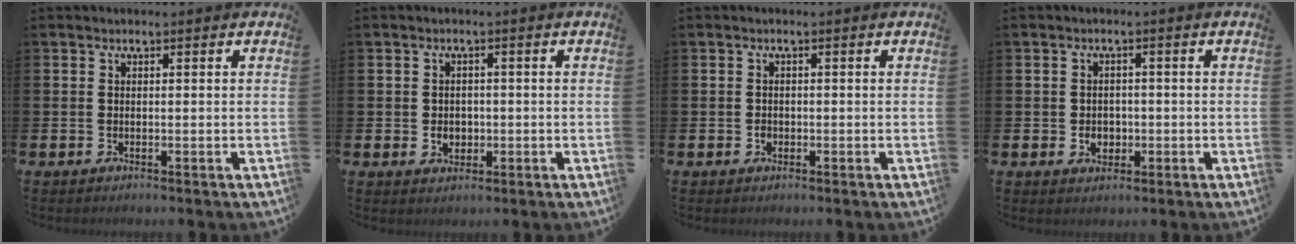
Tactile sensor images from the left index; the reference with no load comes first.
{"total": 2.0, "force": [-0.2, 1.9, 0.8], "torque": [-0.004, 0.000, -0.011]}
{"total": 0.9, "force": [-0.3, 0.8, 0.2], "torque": [0.003, 0.002, -0.009]}
{"total": 2.2, "force": [-0.3, 2.0, 0.8], "torque": [0.002, -0.003, -0.016]}